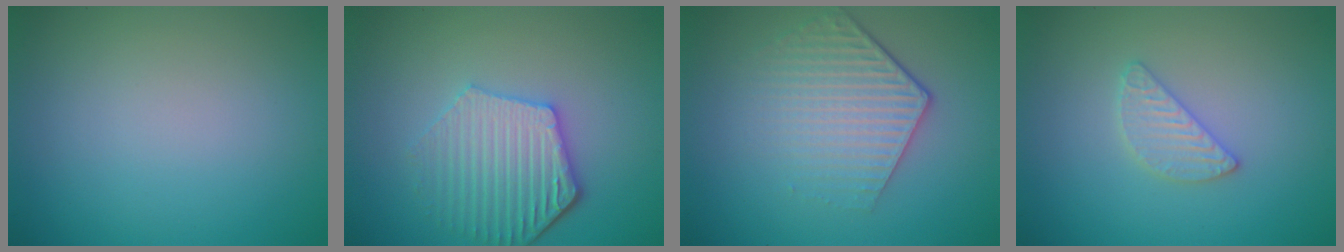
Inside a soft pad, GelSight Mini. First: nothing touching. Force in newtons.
{"total": 5.1, "press": 4.2, "slide": 2.9}
{"total": 4.3, "press": 3.2, "slide": 3.0}
{"total": 2.0, "press": 2.0, "slide": 0.2}